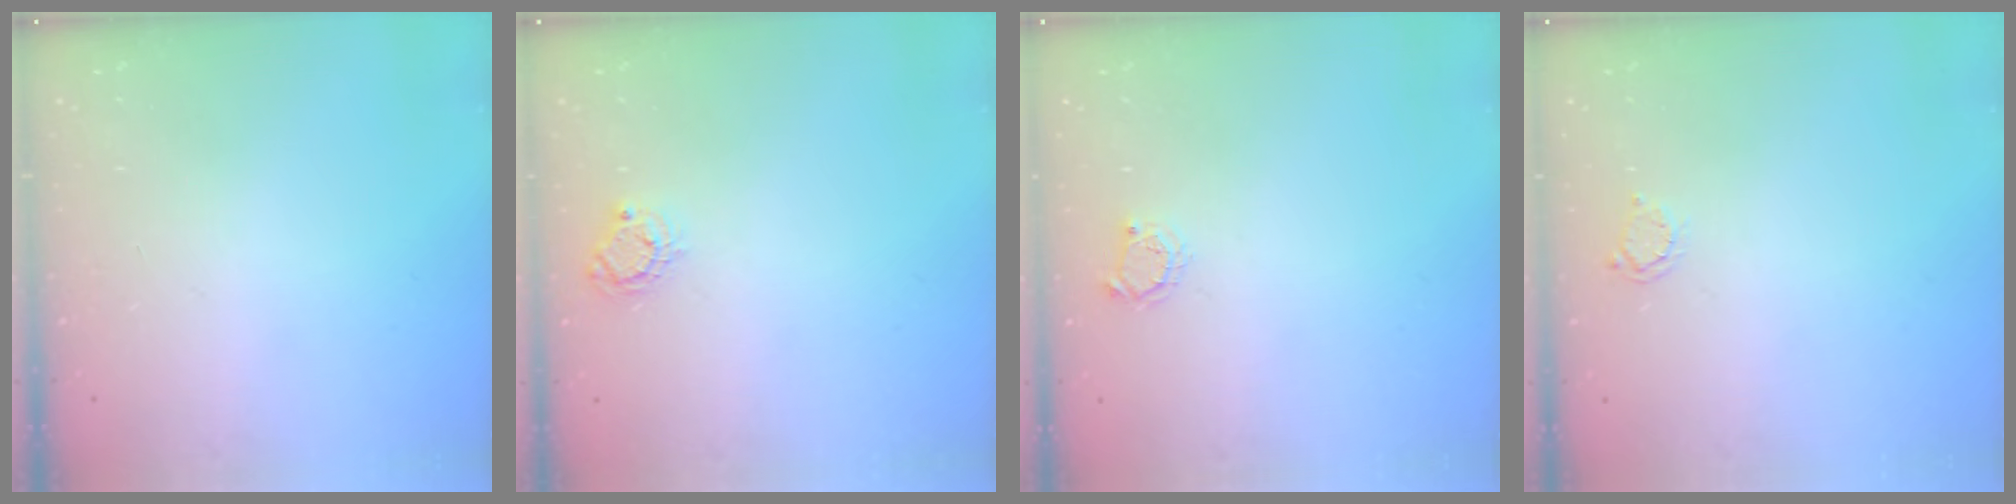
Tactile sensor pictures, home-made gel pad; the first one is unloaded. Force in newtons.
{"total": 5.5, "press": 5.5, "slide": 0.2}
{"total": 3.6, "press": 3.5, "slide": 0.4}
{"total": 2.5, "press": 2.5, "slide": 0.4}